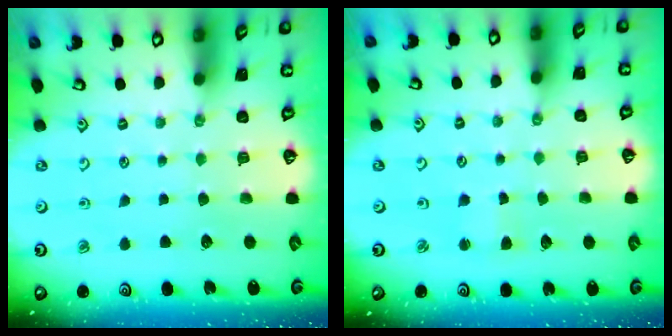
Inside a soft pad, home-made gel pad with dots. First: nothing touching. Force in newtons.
{"total": 2.1, "press": 2.1, "slide": 0.2}